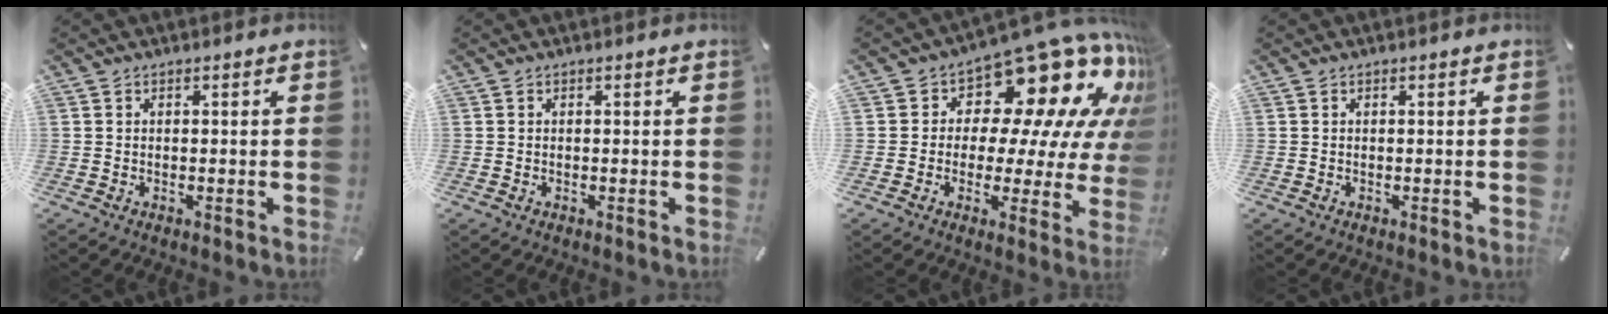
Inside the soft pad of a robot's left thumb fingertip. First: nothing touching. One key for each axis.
{"total": 0.0}
{"total": 18.6, "fx": 11.3, "fy": 9.5, "fz": 11.3, "tx": -0.151, "ty": -0.098, "tz": 0.188}
{"total": 0.0}